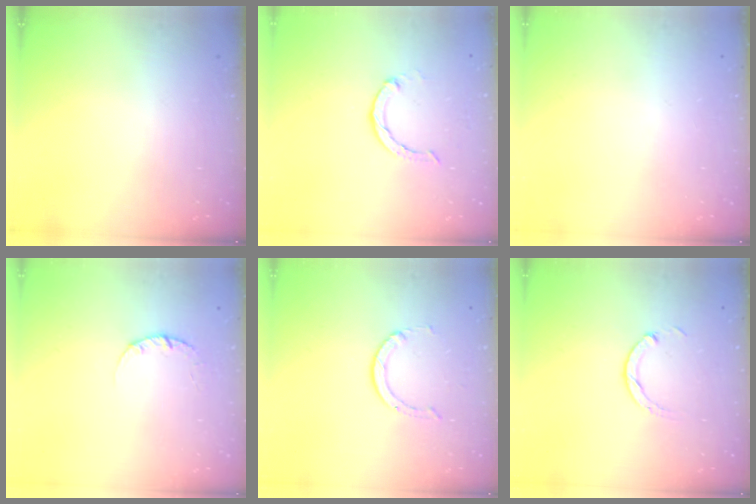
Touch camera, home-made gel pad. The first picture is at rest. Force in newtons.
{"total": 3.0, "press": 3.0, "slide": 0.4}
{"total": 0.0}
{"total": 2.4, "press": 2.3, "slide": 0.3}
{"total": 1.5, "press": 1.5, "slide": 0.2}
{"total": 3.0, "press": 2.9, "slide": 0.4}